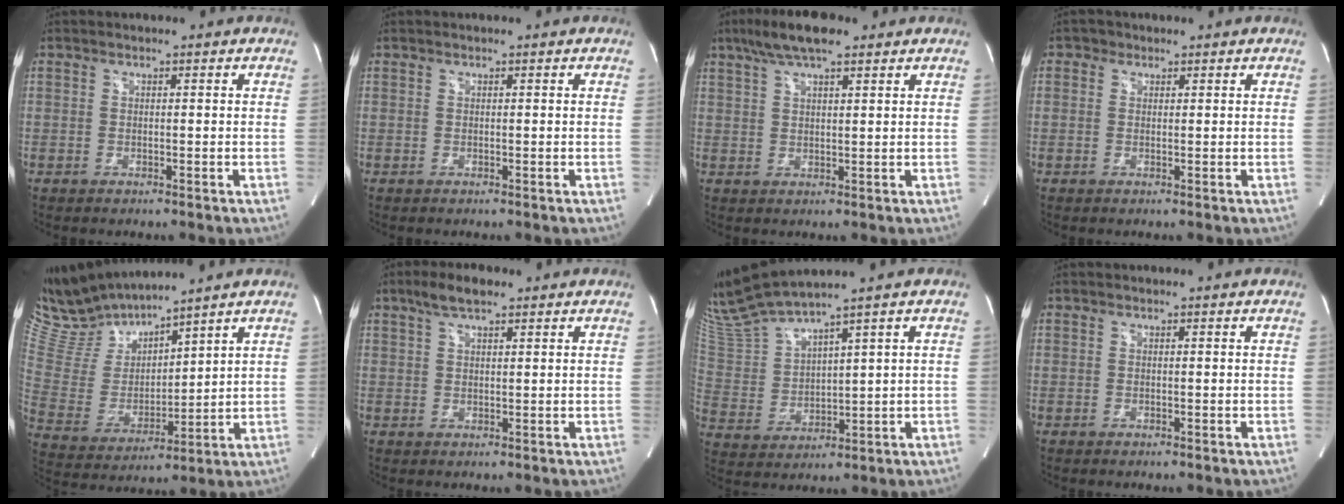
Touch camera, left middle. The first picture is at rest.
{"total": 0.0}
{"total": 7.8, "force": [5.5, 1.6, 5.4], "torque": [-0.108, 0.022, 0.097]}
{"total": 1.3, "force": [0.7, 1.0, 0.2], "torque": [0.001, 0.002, 0.008]}
{"total": 11.6, "force": [11.2, 1.0, 2.6], "torque": [-0.075, -0.001, 0.242]}
{"total": 4.7, "force": [3.2, 1.3, 3.1], "torque": [-0.069, 0.014, 0.060]}
{"total": 9.4, "force": [8.6, -1.0, 3.7], "torque": [-0.092, -0.001, 0.186]}
{"total": 0.0}